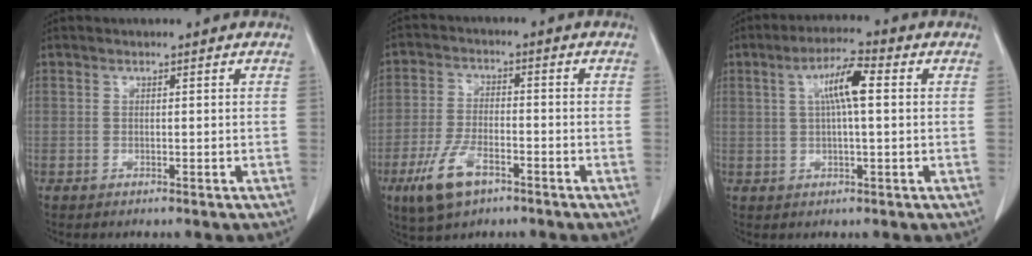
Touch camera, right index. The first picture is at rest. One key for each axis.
{"total": 8.1, "fx": -4.6, "fy": 3.4, "fz": 5.8, "tx": -0.129, "ty": -0.006, "tz": -0.081}
{"total": 6.6, "fx": 1.4, "fy": 0.8, "fz": 6.3, "tx": -0.115, "ty": 0.015, "tz": 0.024}